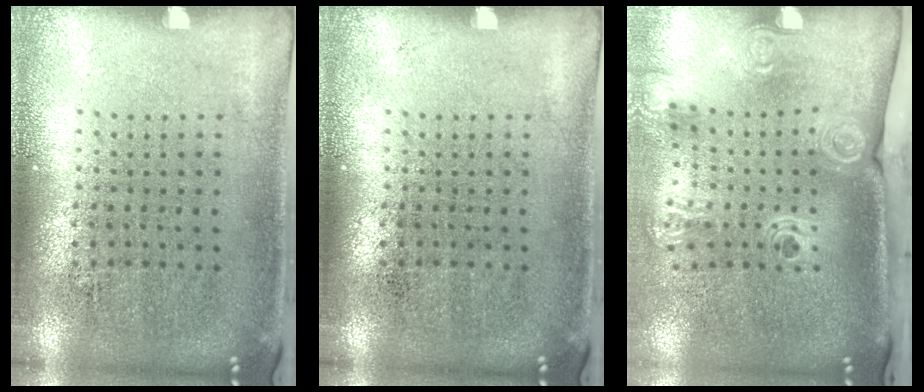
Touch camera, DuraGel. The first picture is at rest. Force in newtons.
{"total": 0.0}
{"total": 2.3, "press": 1.6, "slide": 1.5}